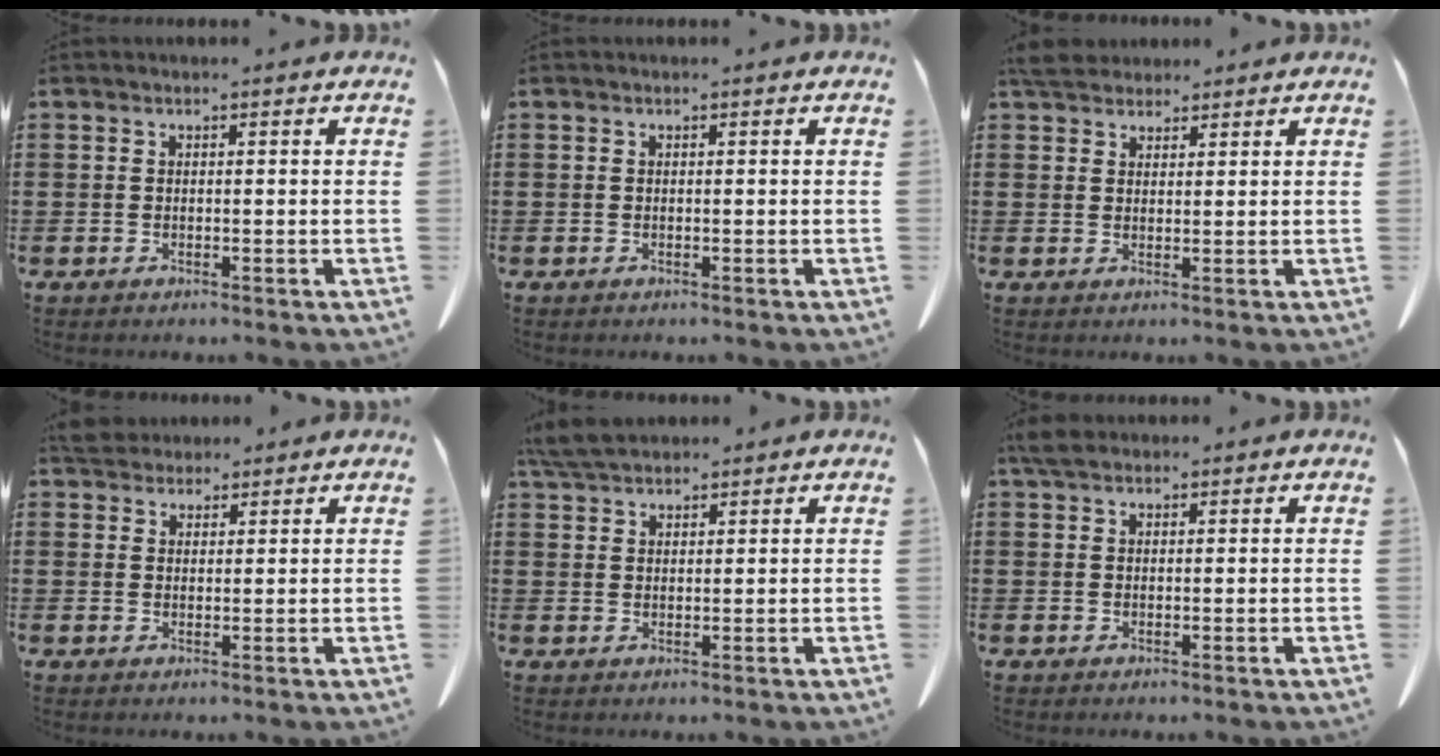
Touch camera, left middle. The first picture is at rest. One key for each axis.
{"total": 0.0}
{"total": 3.8, "fx": 3.4, "fy": 1.4, "fz": 0.9, "tx": -0.030, "ty": 0.000, "tz": 0.068}
{"total": 3.8, "fx": 3.5, "fy": 1.2, "fz": 0.8, "tx": -0.018, "ty": -0.006, "tz": 0.069}
{"total": 4.7, "fx": 4.2, "fy": 1.0, "fz": 1.8, "tx": -0.047, "ty": -0.005, "tz": 0.082}
{"total": 2.6, "fx": 2.0, "fy": 1.2, "fz": 1.2, "tx": -0.022, "ty": 0.002, "tz": 0.038}